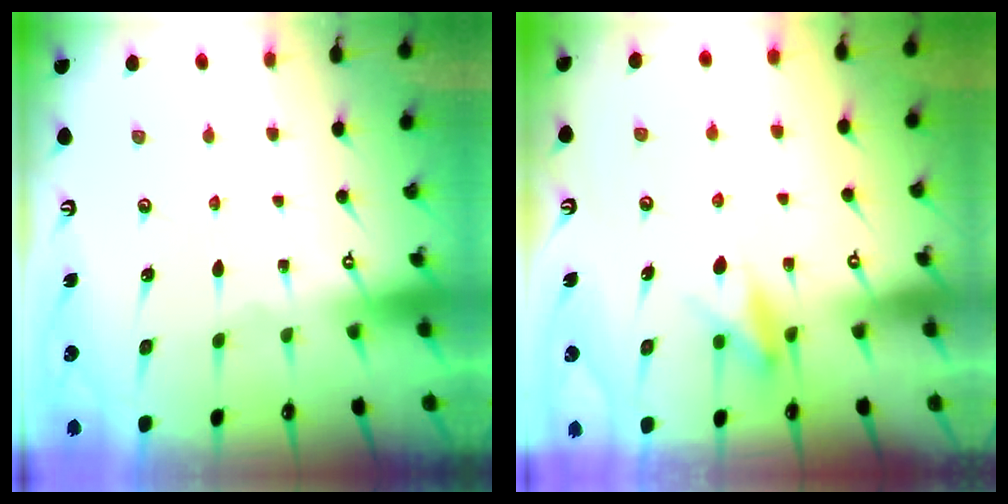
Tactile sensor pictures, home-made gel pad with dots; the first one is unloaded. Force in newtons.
{"total": 6.5, "press": 6.5, "slide": 0.6}